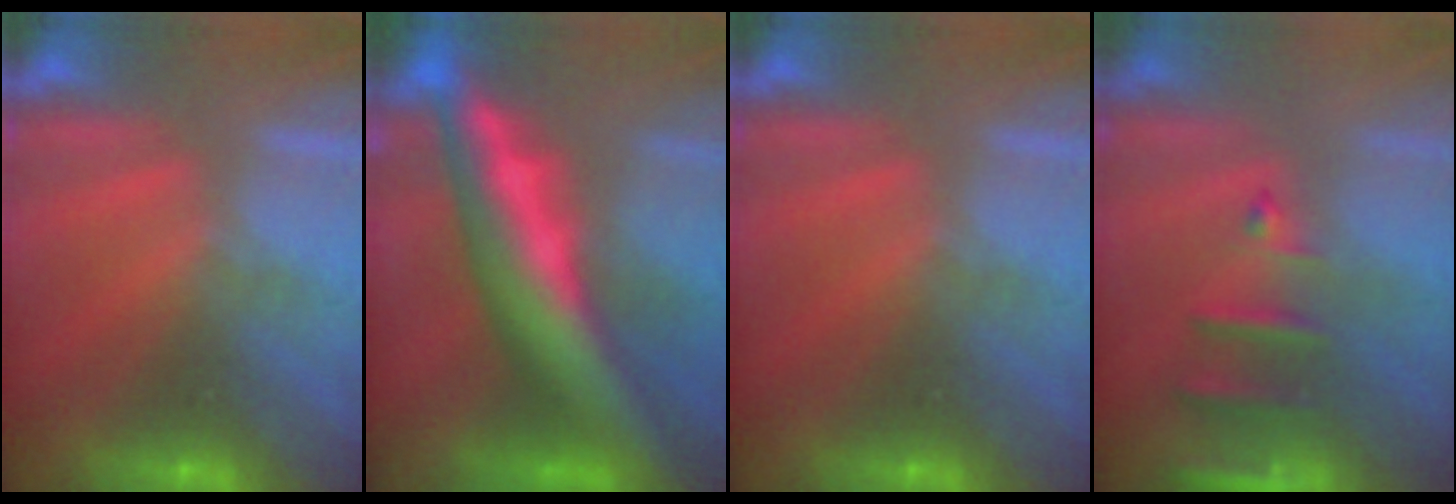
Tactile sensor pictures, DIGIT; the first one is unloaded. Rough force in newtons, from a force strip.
{"total": 8.5}
{"total": 0.0}
{"total": 2.6}